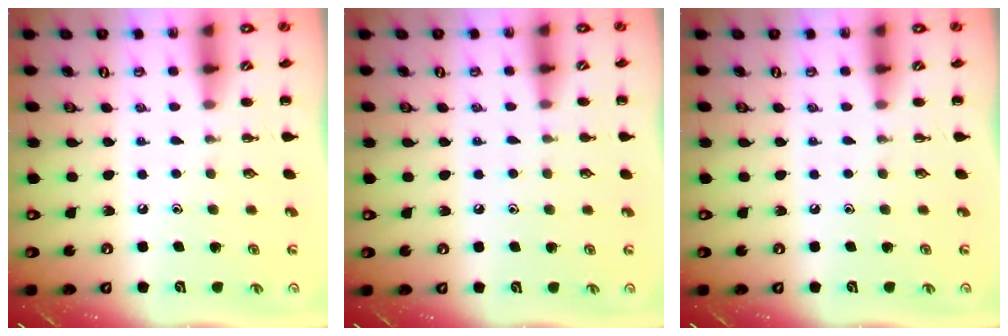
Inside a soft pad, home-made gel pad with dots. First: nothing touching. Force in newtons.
{"total": 5.1, "press": 4.8, "slide": 1.8}
{"total": 0.0}